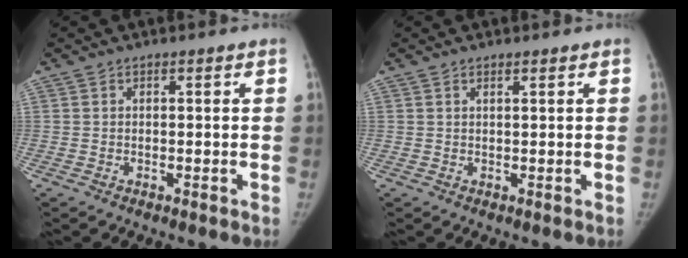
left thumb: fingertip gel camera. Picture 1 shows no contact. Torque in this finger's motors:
{"motor_torque": [-0.09, -0.09, 0.18, 0.80, -0.02]}